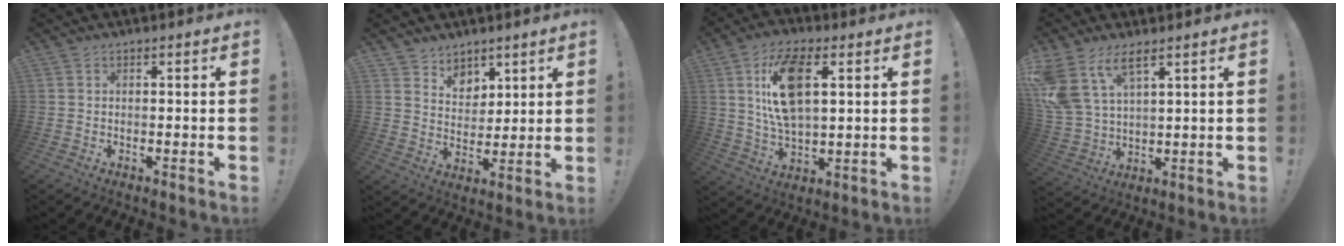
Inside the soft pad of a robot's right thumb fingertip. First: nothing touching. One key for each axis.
{"total": 7.1, "fx": 5.4, "fy": 4.6, "fz": 0.5, "tx": -0.007, "ty": -0.048, "tz": 0.105}
{"total": 15.5, "fx": 4.6, "fy": 7.9, "fz": 12.5, "tx": -0.237, "ty": 0.001, "tz": 0.081}
{"total": 11.3, "fx": 7.3, "fy": 5.1, "fz": 6.9, "tx": -0.156, "ty": -0.033, "tz": 0.141}